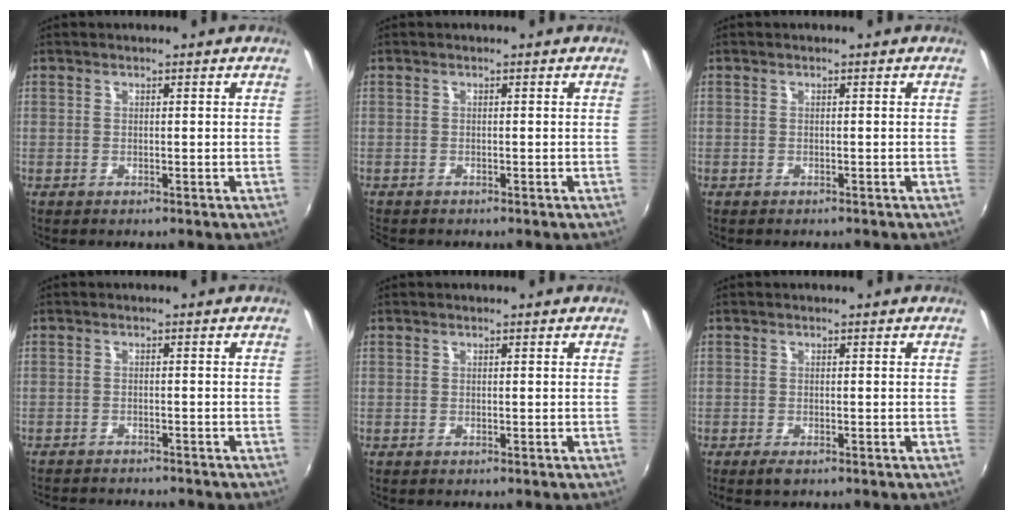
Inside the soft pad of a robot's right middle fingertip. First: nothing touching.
{"total": 1.1, "force": [-1.0, 0.4, 0.2], "torque": [-0.006, -0.006, -0.018]}
{"total": 0.5, "force": [-0.5, 0.2, 0.2], "torque": [-0.004, 0.000, -0.007]}
{"total": 6.8, "force": [-6.3, 1.2, 2.1], "torque": [-0.055, -0.013, -0.094]}
{"total": 0.0}
{"total": 1.8, "force": [-1.3, 0.6, 1.2], "torque": [-0.024, -0.008, -0.023]}